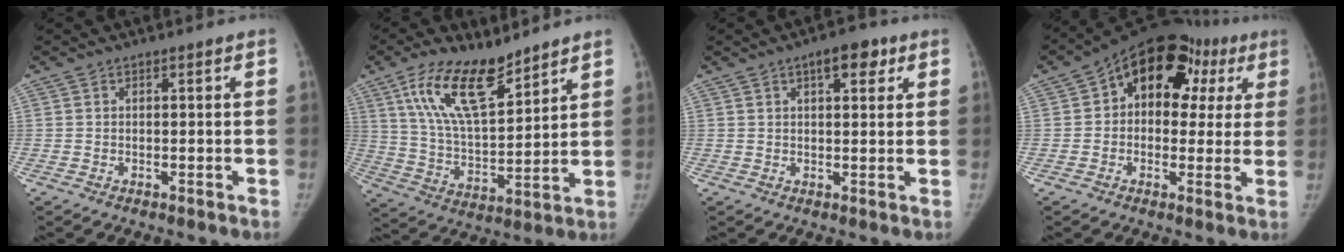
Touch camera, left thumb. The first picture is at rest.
{"total": 15.2, "force": [9.9, 5.7, 10.1], "torque": [-0.163, -0.051, 0.197]}
{"total": 5.4, "force": [2.7, 2.5, 4.0], "torque": [-0.038, -0.006, 0.032]}
{"total": 18.0, "force": [6.1, 12.1, 11.8], "torque": [-0.109, 0.036, 0.079]}